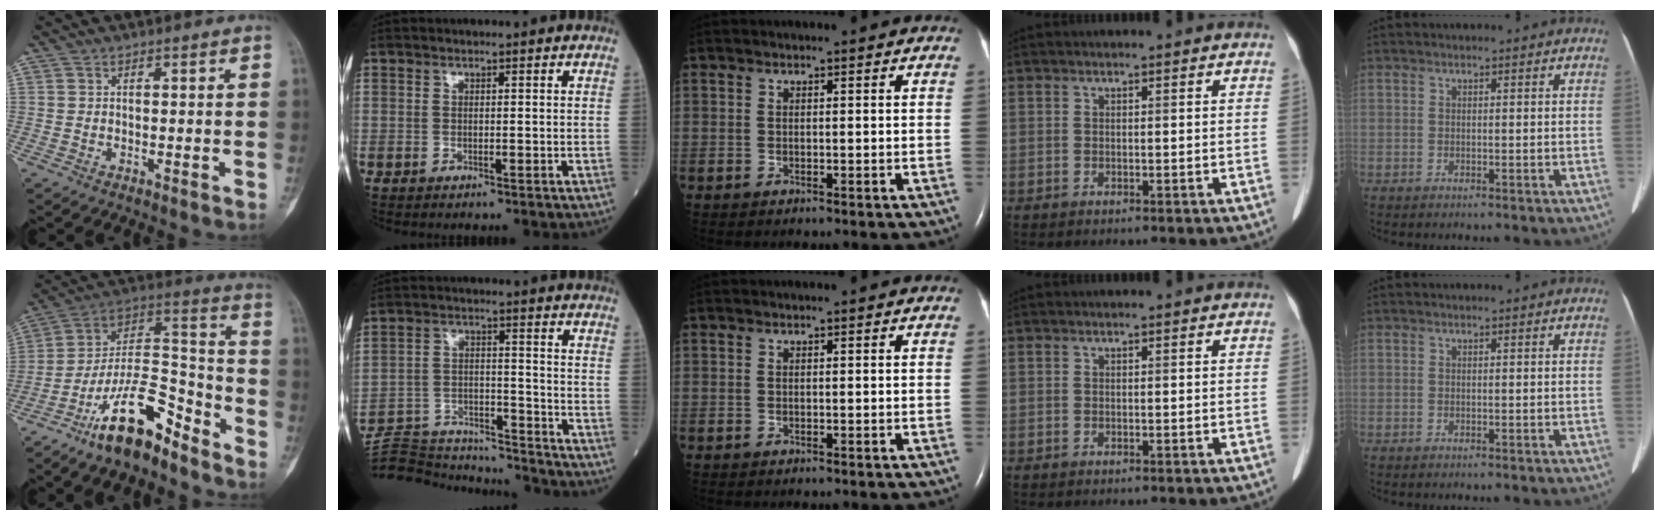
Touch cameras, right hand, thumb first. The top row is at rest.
{"thumb": {"total": 16.3, "force": [-11.5, 5.6, 10.2], "torque": [-0.168, 0.096, -0.209]}, "index": {"total": 18.4, "force": [-17.9, 1.9, 3.8], "torque": [-0.089, 0.010, -0.269]}}